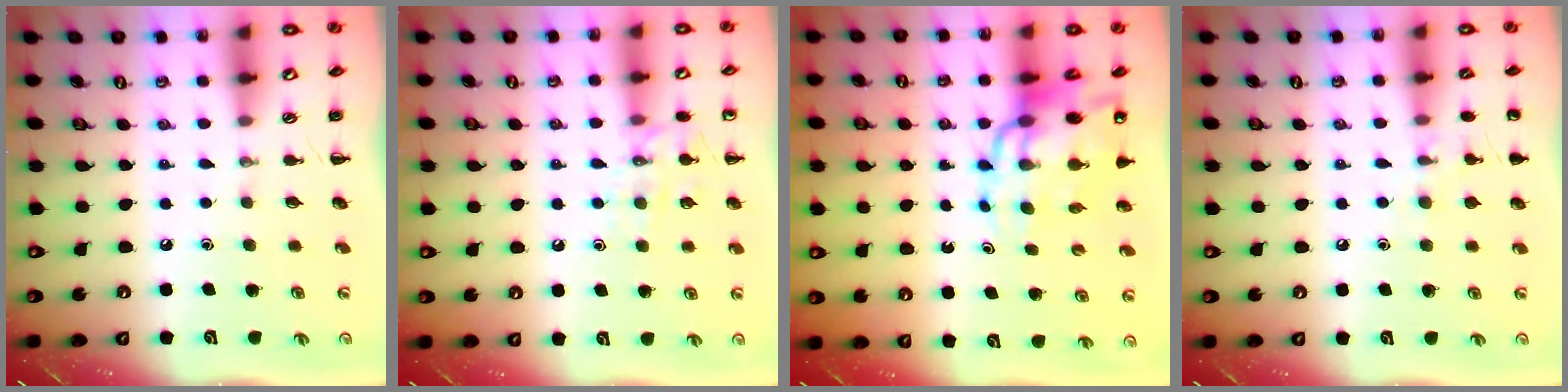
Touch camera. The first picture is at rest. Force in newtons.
{"total": 9.9, "press": 9.9, "slide": 1.0}
{"total": 15.9, "press": 15.3, "slide": 4.4}
{"total": 8.1, "press": 7.8, "slide": 2.3}